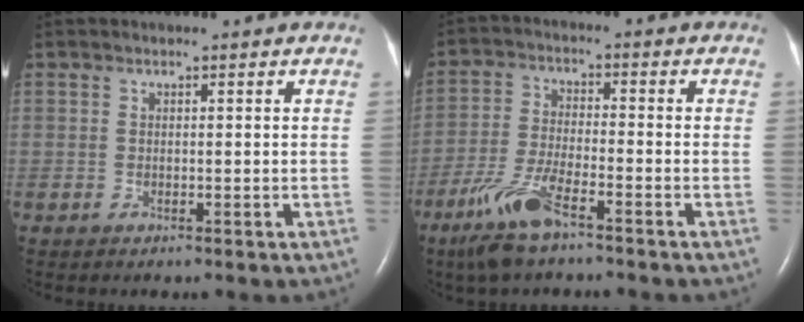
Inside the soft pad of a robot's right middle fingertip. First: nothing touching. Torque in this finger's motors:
{"motor_torque": [1.09, -1.05, 0.17, 0.11]}